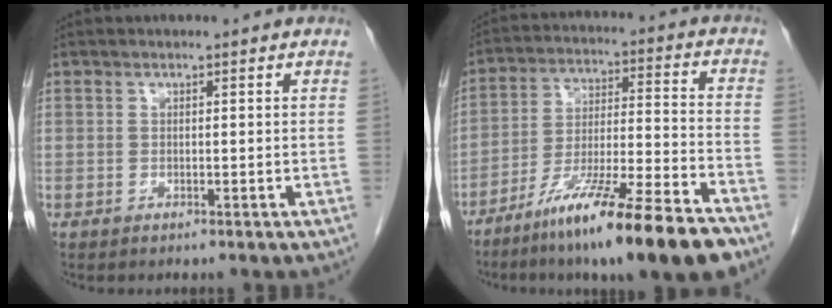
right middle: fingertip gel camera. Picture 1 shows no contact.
{"total": 18.4, "force": [-12.8, 0.4, 13.2], "torque": [-0.206, -0.028, -0.219]}